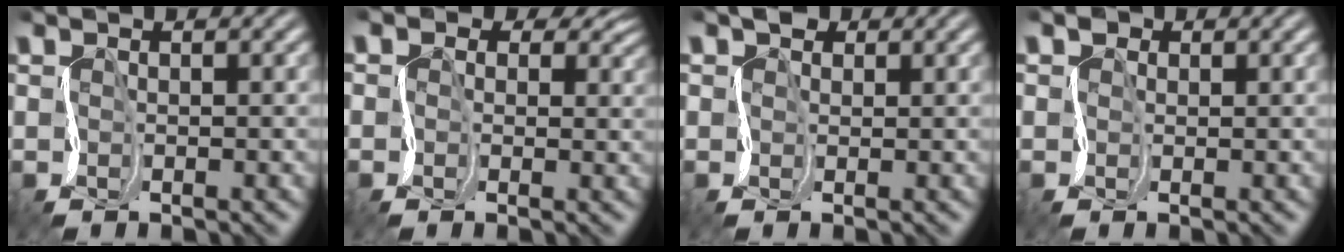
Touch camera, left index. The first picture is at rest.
{"total": 6.4, "force": [2.9, 4.6, 3.3], "torque": [-0.063, 0.012, 0.010]}
{"total": 1.7, "force": [1.3, 1.0, 0.4], "torque": [-0.001, 0.014, 0.009]}
{"total": 1.6, "force": [0.8, 1.3, 0.6], "torque": [-0.001, 0.012, -0.006]}